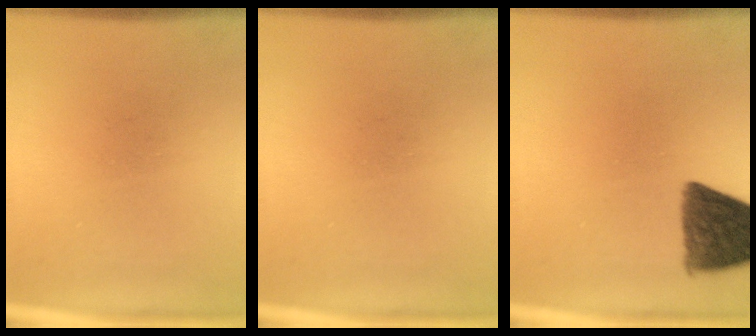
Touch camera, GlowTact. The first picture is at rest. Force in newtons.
{"total": 0.0}
{"total": 10.8}